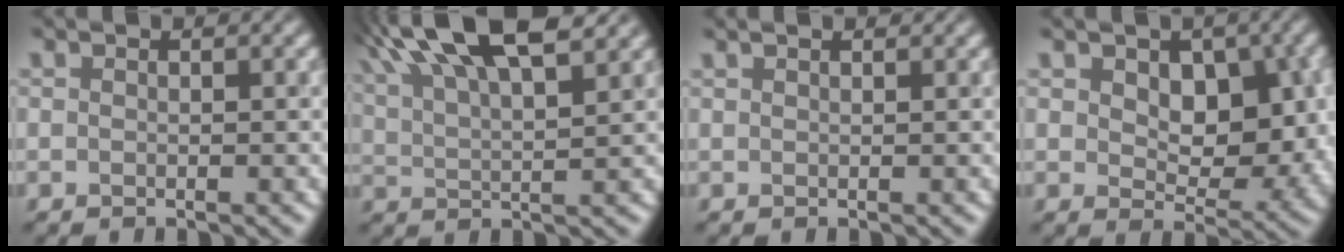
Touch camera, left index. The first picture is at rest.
{"total": 13.3, "force": [8.5, 4.2, 9.3], "torque": [-0.153, 0.054, 0.111]}
{"total": 0.6, "force": [0.5, -0.1, 0.1], "torque": [0.000, 0.005, 0.010]}
{"total": 7.2, "force": [1.3, 4.7, 5.3], "torque": [-0.068, -0.007, 0.026]}